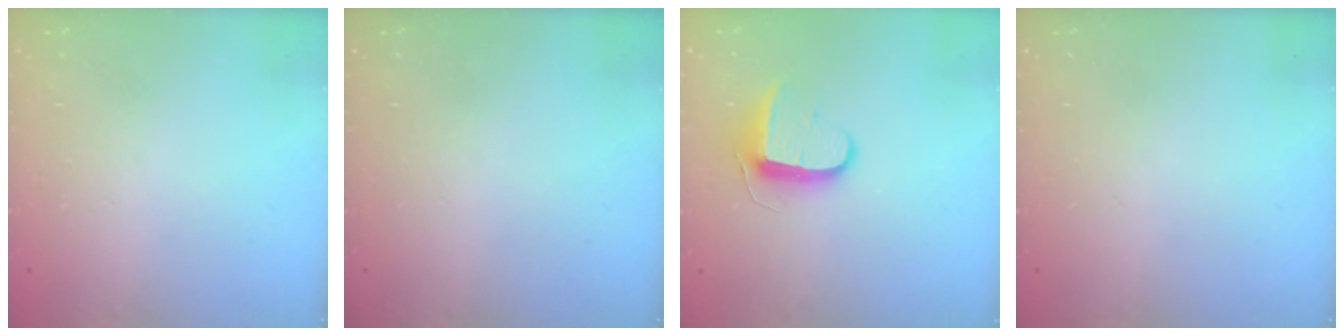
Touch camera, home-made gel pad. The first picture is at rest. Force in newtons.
{"total": 0.0}
{"total": 9.2, "press": 9.2, "slide": 0.7}
{"total": 0.0}